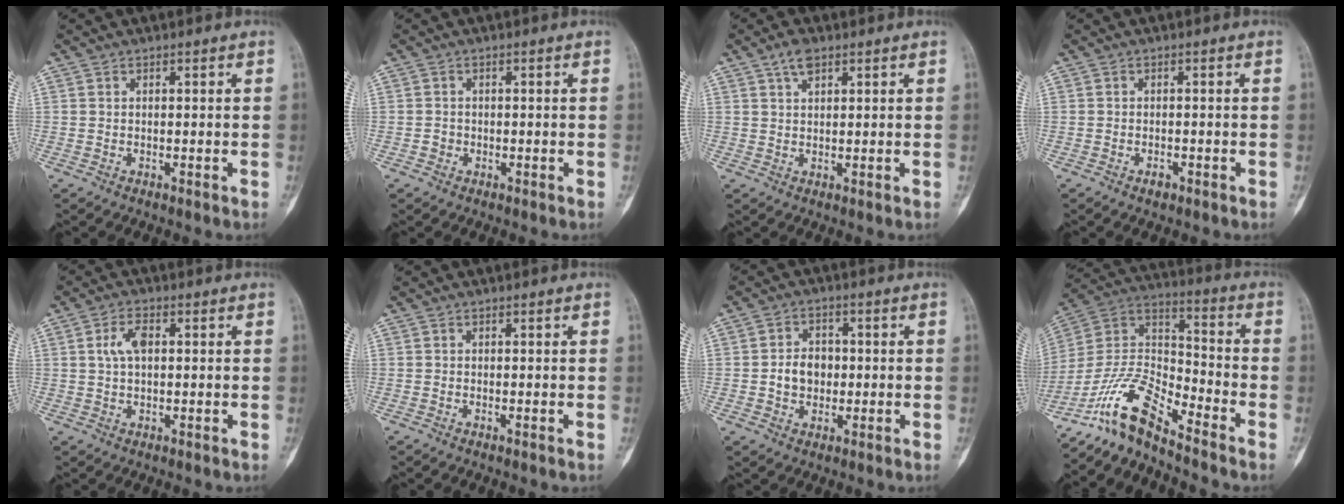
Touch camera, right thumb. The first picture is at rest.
{"total": 1.1, "force": [-0.4, 1.0, 0.2], "torque": [0.004, 0.006, -0.010]}
{"total": 3.3, "force": [2.0, 1.7, 2.1], "torque": [-0.032, -0.001, 0.037]}
{"total": 1.2, "force": [-0.7, 0.7, 0.7], "torque": [-0.012, 0.003, -0.011]}
{"total": 4.4, "force": [0.8, 2.3, 3.6], "torque": [-0.074, 0.006, 0.014]}
{"total": 0.0}
{"total": 5.6, "force": [-0.4, 4.5, 3.3], "torque": [-0.030, 0.014, -0.008]}
{"total": 11.5, "force": [-9.8, 2.4, 5.5], "torque": [-0.116, 0.087, -0.199]}